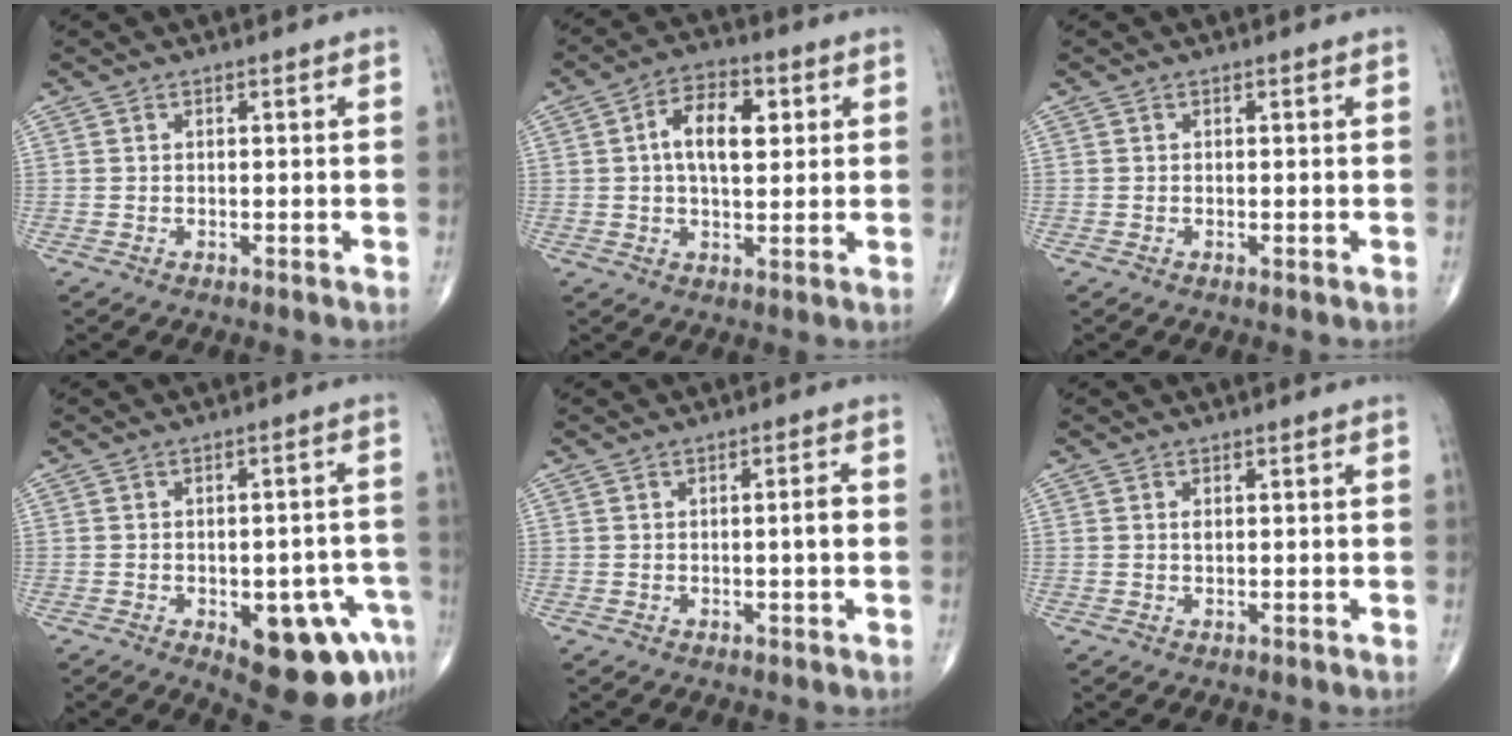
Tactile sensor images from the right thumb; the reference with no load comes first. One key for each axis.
{"total": 9.6, "fx": 2.0, "fy": 5.1, "fz": 7.9, "tx": -0.117, "ty": 0.008, "tz": 0.028}
{"total": 0.0}
{"total": 14.3, "fx": -6.1, "fy": 6.4, "fz": 11.2, "tx": -0.102, "ty": 0.031, "tz": -0.062}
{"total": 1.1, "fx": -0.1, "fy": 0.4, "fz": 1.0, "tx": -0.009, "ty": 0.002, "tz": -0.003}
{"total": 0.7, "fx": 0.2, "fy": 0.3, "fz": 0.6, "tx": -0.009, "ty": 0.000, "tz": 0.004}